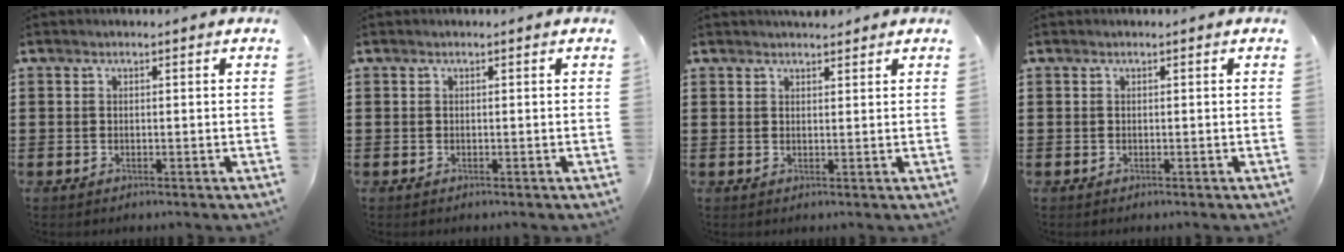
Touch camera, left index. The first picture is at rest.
{"total": 0.0}
{"total": 1.9, "force": [1.8, 0.5, 0.4], "torque": [-0.012, 0.004, 0.034]}
{"total": 0.0}